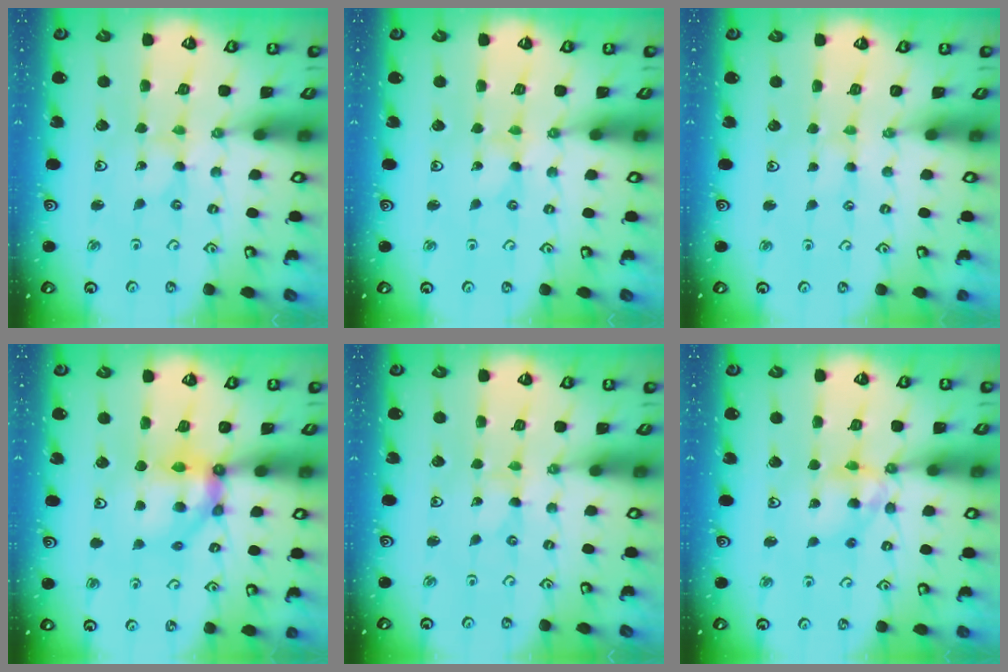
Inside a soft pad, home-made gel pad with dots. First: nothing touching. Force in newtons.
{"total": 0.0}
{"total": 1.3, "press": 1.3, "slide": 0.4}
{"total": 10.2, "press": 10.1, "slide": 1.3}
{"total": 0.0}
{"total": 10.9, "press": 10.9, "slide": 0.8}